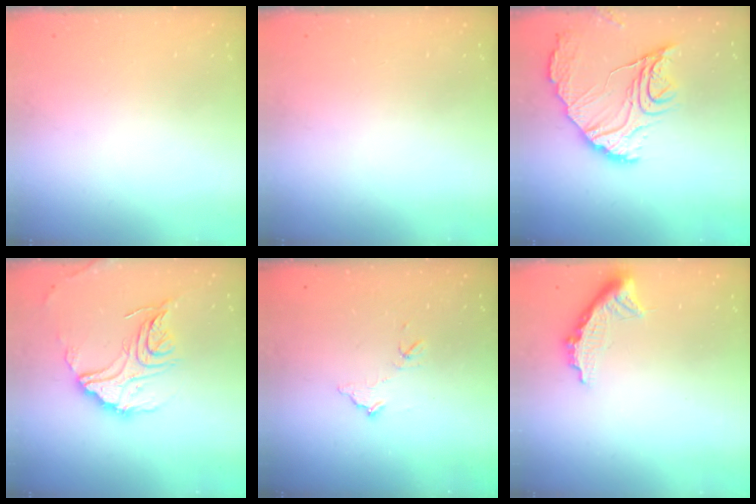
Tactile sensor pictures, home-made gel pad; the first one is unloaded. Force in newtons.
{"total": 0.0}
{"total": 15.3, "press": 15.2, "slide": 1.4}
{"total": 19.3, "press": 19.2, "slide": 1.9}
{"total": 8.1, "press": 8.1, "slide": 0.3}
{"total": 9.5, "press": 9.5, "slide": 0.5}